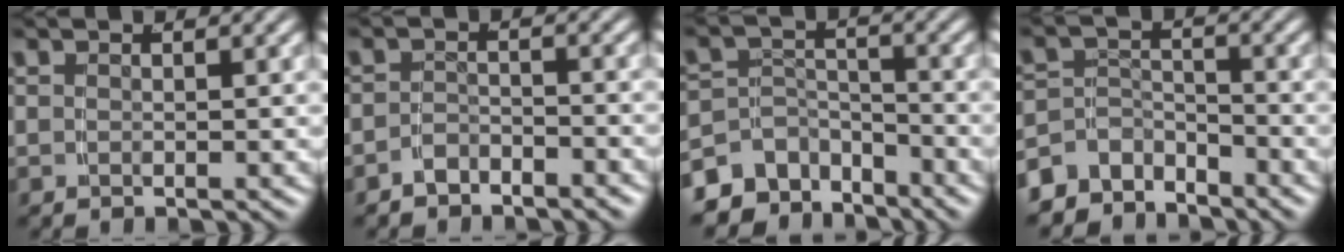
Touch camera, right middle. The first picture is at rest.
{"total": 2.6, "force": [-2.4, 0.9, 0.2], "torque": [-0.004, -0.005, -0.041]}
{"total": 8.2, "force": [-5.6, 5.2, 3.0], "torque": [-0.053, -0.025, -0.089]}
{"total": 5.9, "force": [-4.3, 3.5, 2.0], "torque": [-0.041, -0.017, -0.071]}